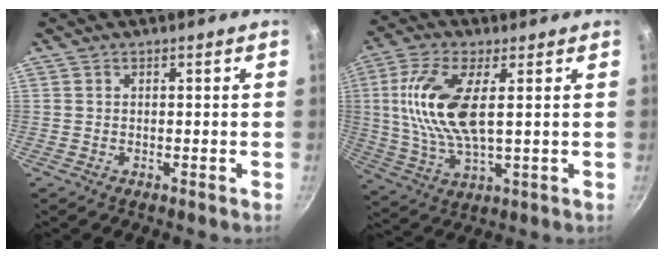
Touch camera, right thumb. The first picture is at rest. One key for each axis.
{"total": 13.5, "fx": 2.4, "fy": 5.3, "fz": 12.2, "tx": -0.258, "ty": -0.002, "tz": 0.049}